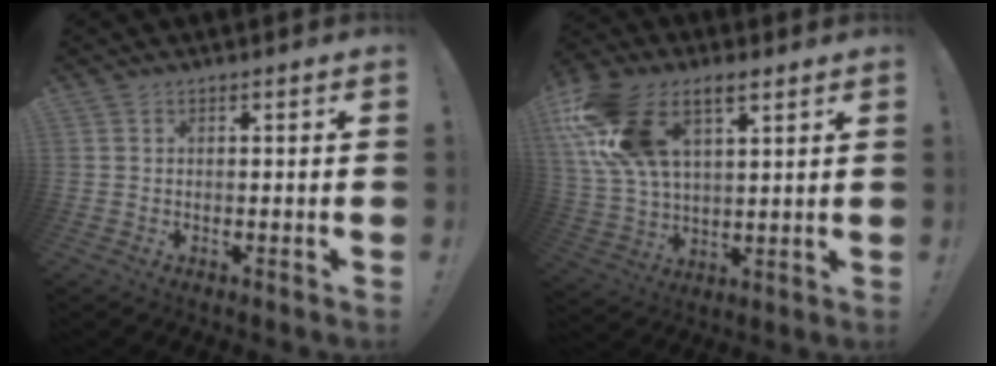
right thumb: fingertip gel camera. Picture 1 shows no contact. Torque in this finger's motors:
{"motor_torque": [1.25, 3.75, 1.02, -0.27, 0.77]}